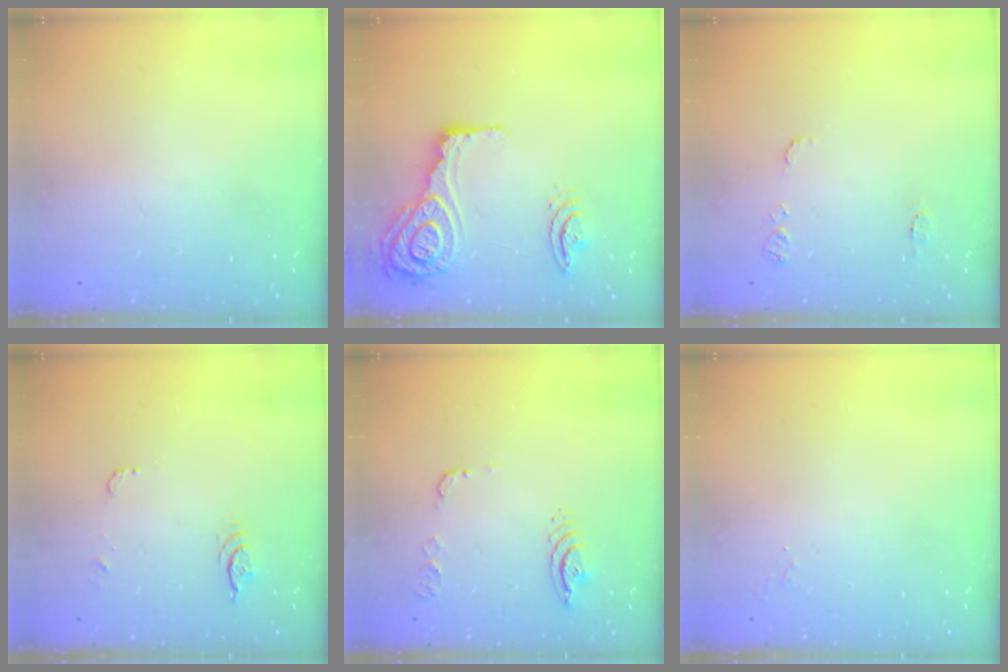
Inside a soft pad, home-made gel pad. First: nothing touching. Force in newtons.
{"total": 18.9, "press": 18.6, "slide": 3.2}
{"total": 7.1, "press": 7.0, "slide": 0.7}
{"total": 14.3, "press": 5.9, "slide": 13.1}
{"total": 9.4, "press": 9.4, "slide": 1.1}
{"total": 5.1, "press": 5.1, "slide": 0.5}